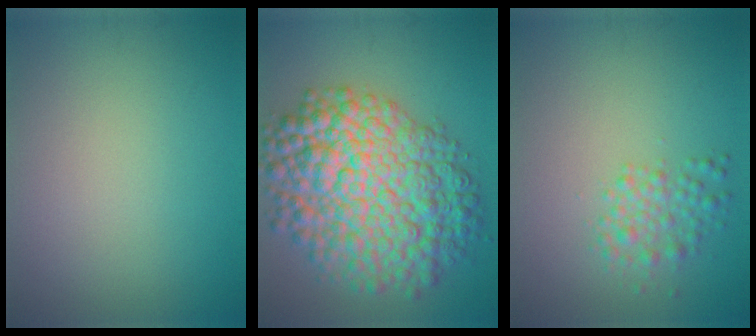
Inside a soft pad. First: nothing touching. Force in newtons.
{"total": 12.1, "press": 12.1, "slide": 0.3}
{"total": 2.3, "press": 2.3, "slide": 0.1}